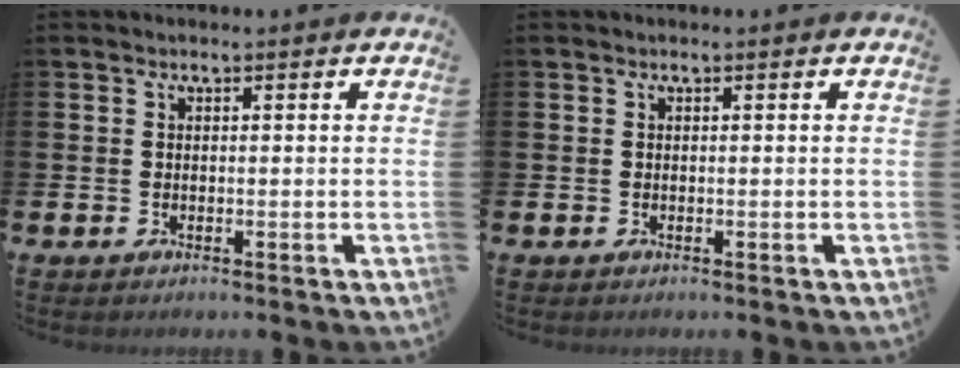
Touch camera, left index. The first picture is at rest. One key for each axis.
{"total": 0.0}